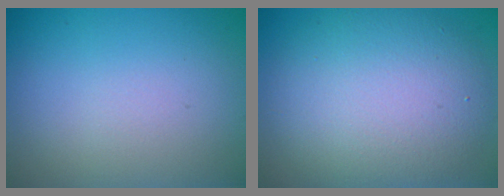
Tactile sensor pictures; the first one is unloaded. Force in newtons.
{"total": 8.4, "press": 8.4, "slide": 0.6}